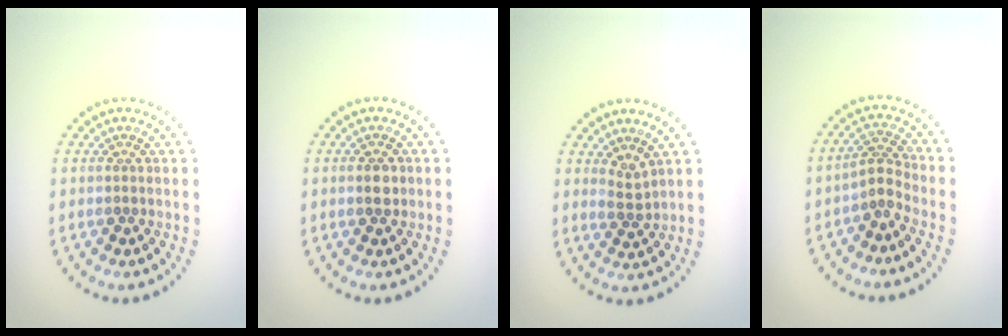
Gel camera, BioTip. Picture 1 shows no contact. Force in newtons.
{"total": 1.6, "press": 1.6, "slide": 0.3}
{"total": 1.6, "press": 1.0, "slide": 1.2}
{"total": 2.2, "press": 1.6, "slide": 1.6}